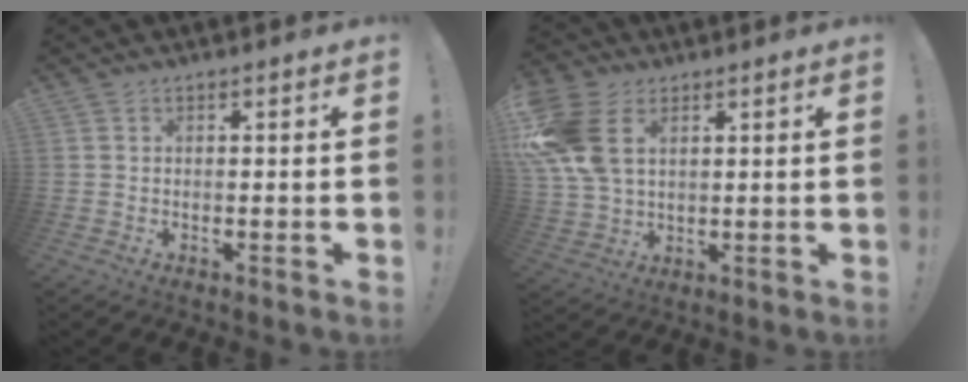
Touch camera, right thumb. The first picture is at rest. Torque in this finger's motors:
{"motor_torque": [0.55, 1.72, 1.46, 0.34, 0.19]}